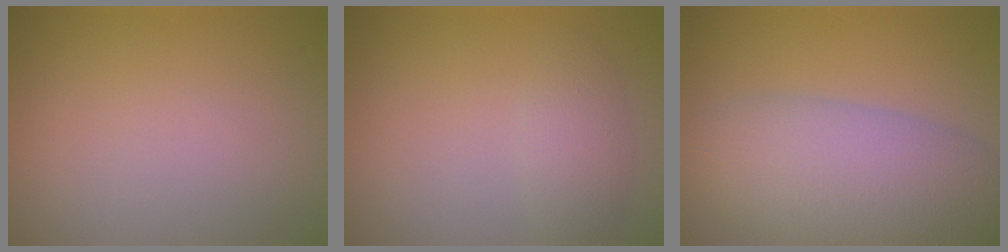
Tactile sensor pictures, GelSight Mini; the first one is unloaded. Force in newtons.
{"total": 2.0, "press": 2.0, "slide": 0.1}
{"total": 8.7, "press": 8.7, "slide": 0.8}